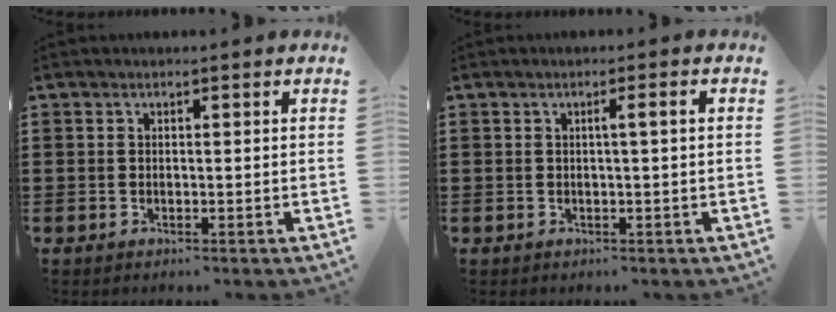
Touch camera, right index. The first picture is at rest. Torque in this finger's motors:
{"motor_torque": [0.51, 0.15, 0.08, 0.06]}